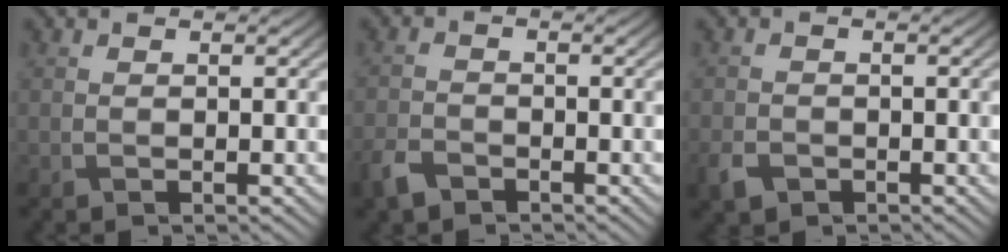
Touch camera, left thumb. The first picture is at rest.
{"total": 3.4, "force": [-2.5, 1.7, 1.4], "torque": [-0.035, -0.009, -0.063]}
{"total": 2.8, "force": [-1.7, 1.9, 1.2], "torque": [-0.033, -0.010, -0.039]}